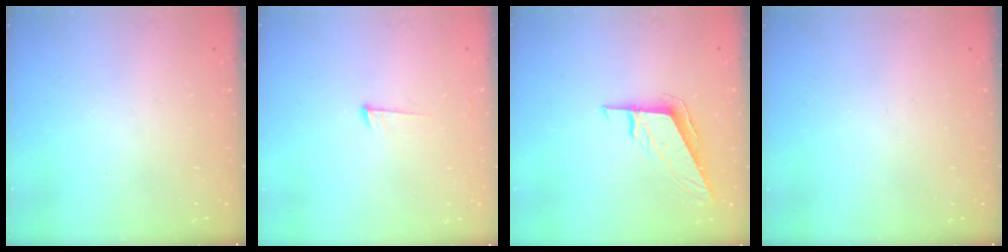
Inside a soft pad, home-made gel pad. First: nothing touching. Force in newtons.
{"total": 6.1, "press": 6.1, "slide": 0.6}
{"total": 8.6, "press": 8.6, "slide": 0.2}
{"total": 0.0}